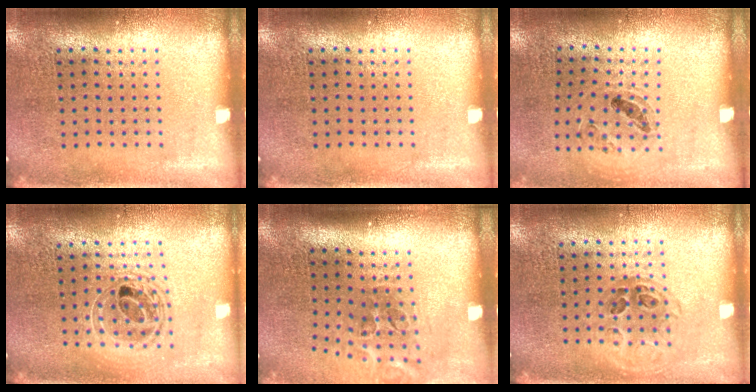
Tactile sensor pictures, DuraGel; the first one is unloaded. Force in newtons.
{"total": 0.0}
{"total": 0.9, "press": 0.9, "slide": 0.3}
{"total": 1.6, "press": 1.4, "slide": 0.9}
{"total": 2.1, "press": 1.2, "slide": 1.7}
{"total": 1.0, "press": 0.9, "slide": 0.4}